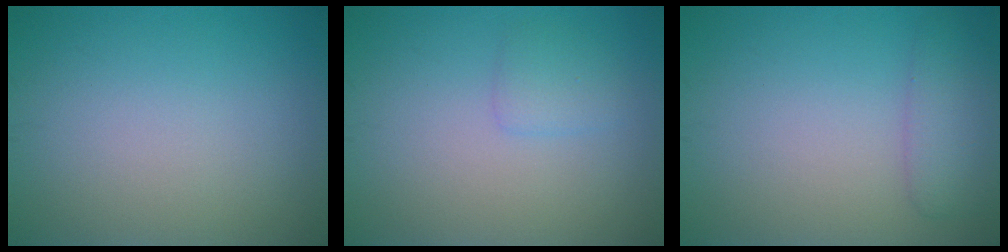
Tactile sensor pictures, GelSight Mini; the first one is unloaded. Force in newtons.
{"total": 1.4, "press": 1.4, "slide": 0.1}
{"total": 2.3, "press": 2.3, "slide": 0.1}